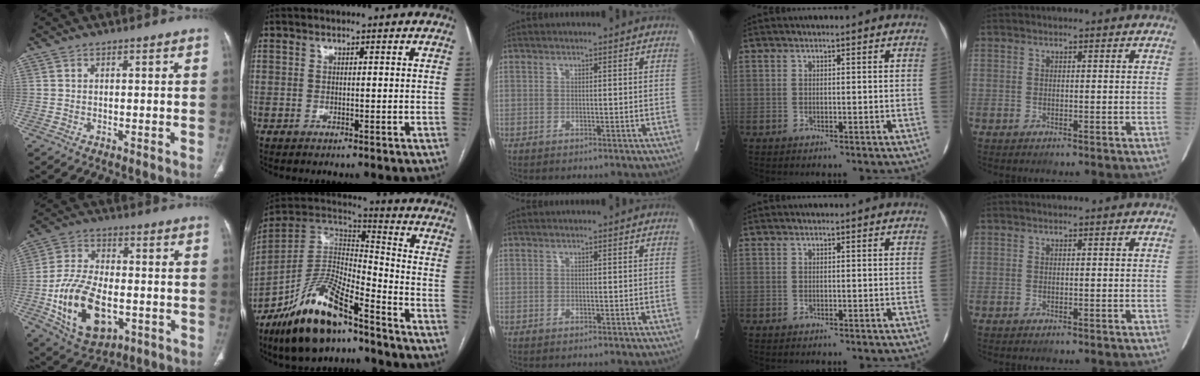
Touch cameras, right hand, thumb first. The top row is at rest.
{"thumb": {"total": 17.2, "force": [-4.4, 10.2, 13.1], "torque": [-0.222, 0.012, -0.063]}, "index": {"total": 16.8, "force": [-11.6, 4.6, 11.2], "torque": [-0.217, 0.009, -0.211]}}